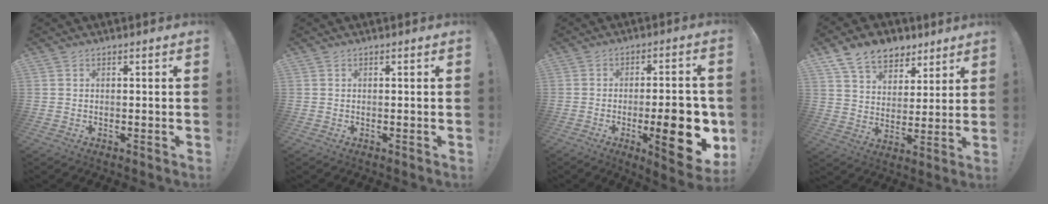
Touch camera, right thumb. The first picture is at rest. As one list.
[{"total": 0.0}, {"total": 18.2, "force": [-4.3, 5.4, 16.8], "torque": [-0.208, -0.002, -0.053]}, {"total": 12.9, "force": [8.8, 8.2, 4.8], "torque": [-0.074, -0.056, 0.167]}]